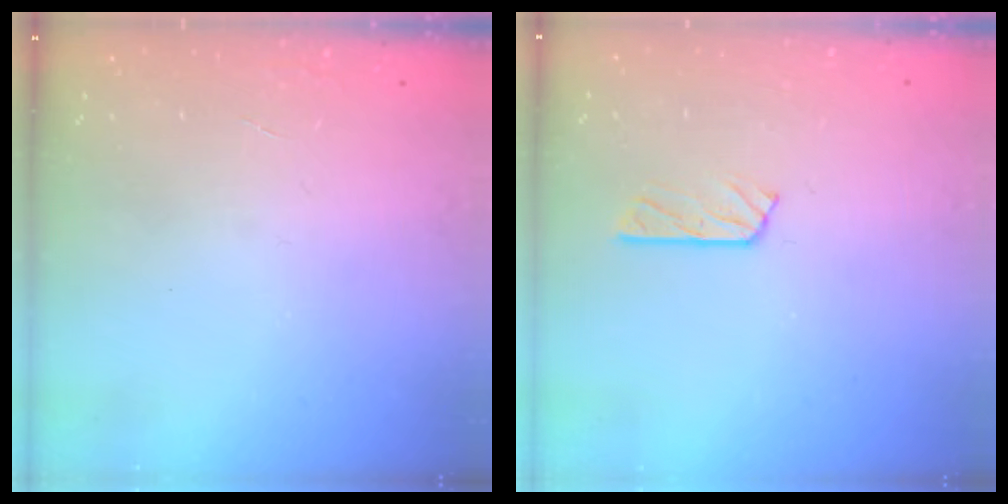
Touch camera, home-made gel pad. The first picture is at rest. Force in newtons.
{"total": 5.5, "press": 5.5, "slide": 0.2}